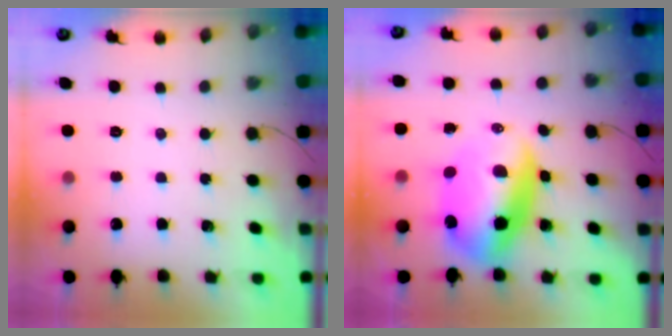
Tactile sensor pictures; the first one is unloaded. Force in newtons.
{"total": 13.9, "press": 13.5, "slide": 3.3}